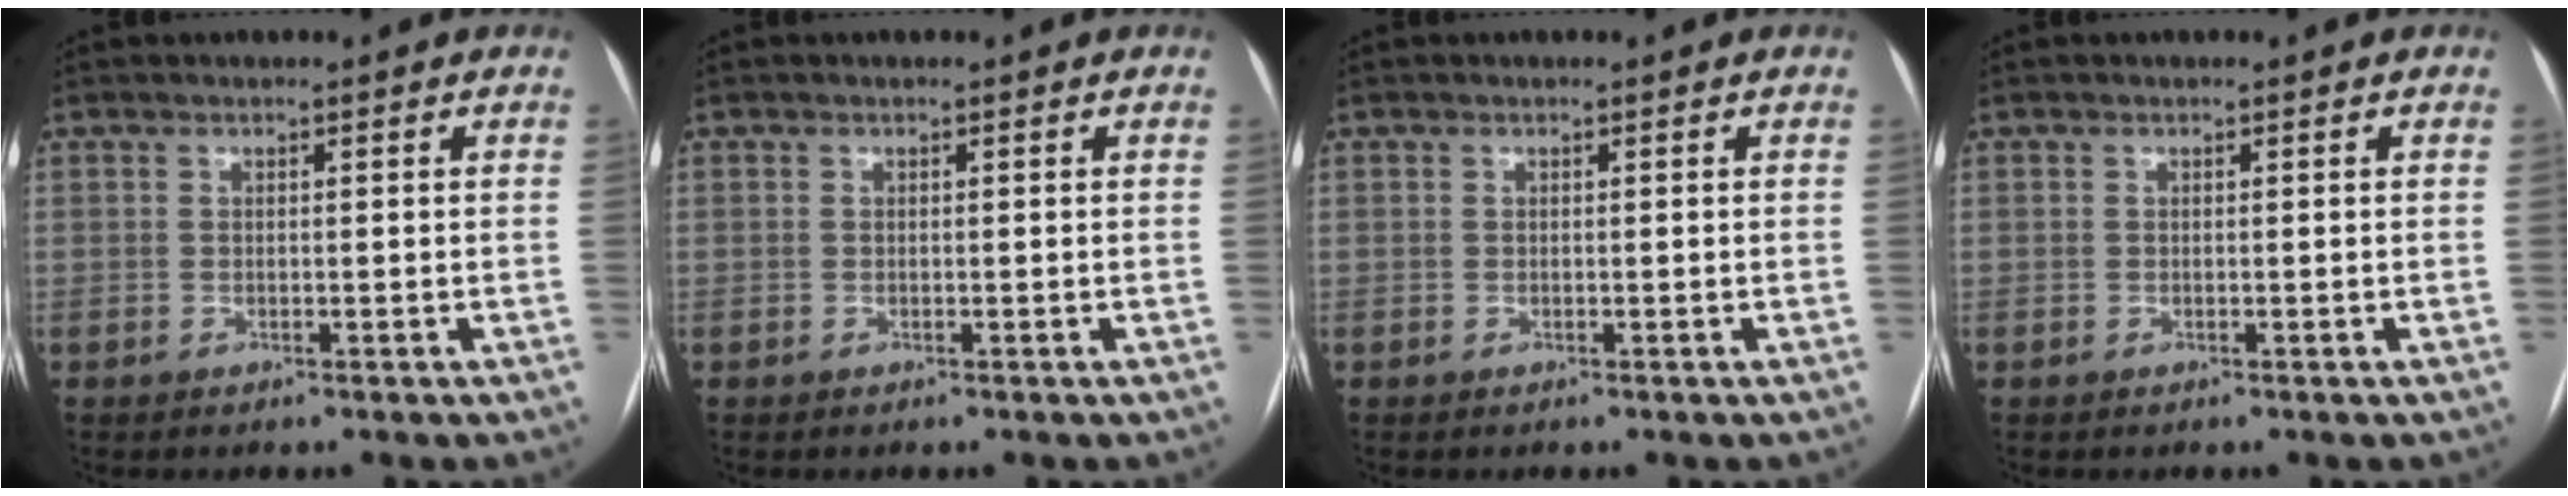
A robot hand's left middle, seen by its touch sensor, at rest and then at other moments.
{"total": 0.0}
{"total": 0.0}
{"total": 0.0}